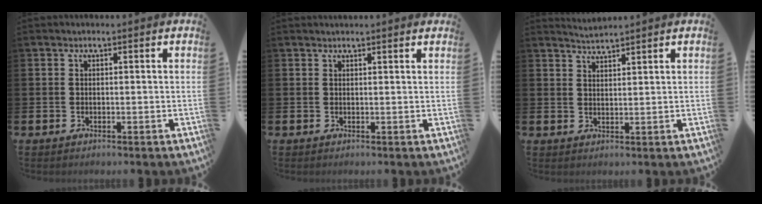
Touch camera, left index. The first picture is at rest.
{"total": 0.8, "force": [0.8, -0.1, 0.2], "torque": [-0.002, -0.003, 0.016]}
{"total": 2.5, "force": [2.5, -0.2, 0.0], "torque": [-0.006, -0.010, 0.045]}